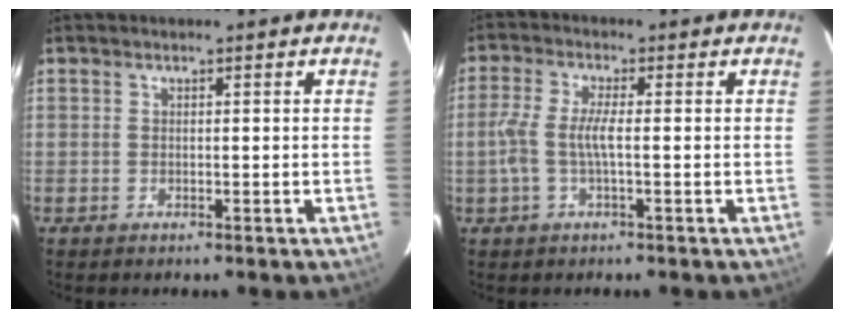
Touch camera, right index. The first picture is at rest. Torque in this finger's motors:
{"motor_torque": [0.17, 0.11, 0.05, 0.06]}